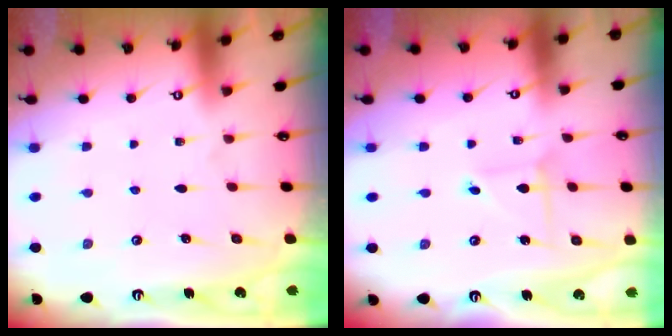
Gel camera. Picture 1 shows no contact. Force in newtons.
{"total": 2.2, "press": 2.2, "slide": 0.0}